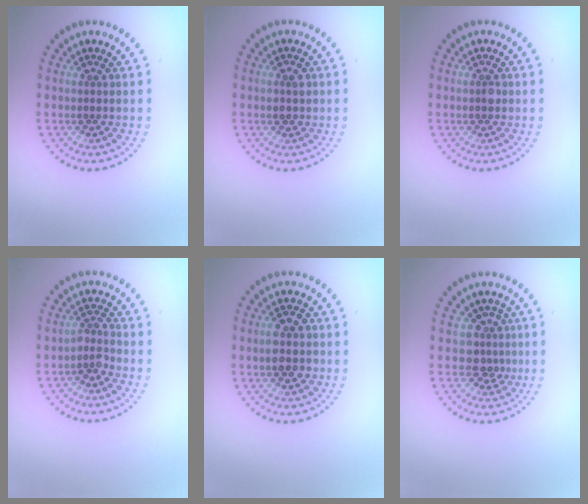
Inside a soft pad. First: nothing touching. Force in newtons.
{"total": 1.4, "press": 1.4, "slide": 0.2}
{"total": 1.0, "press": 1.0, "slide": 0.0}
{"total": 1.7, "press": 1.2, "slide": 1.1}
{"total": 3.5, "press": 3.5, "slide": 0.2}
{"total": 2.6, "press": 1.9, "slide": 1.7}